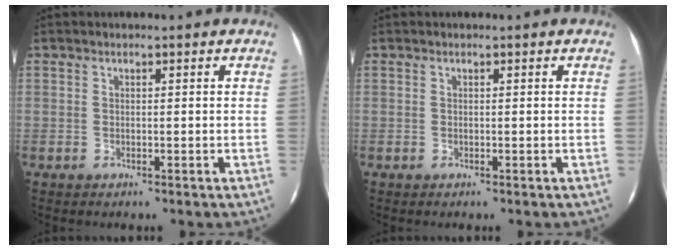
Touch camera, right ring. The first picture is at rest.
{"total": 0.0}